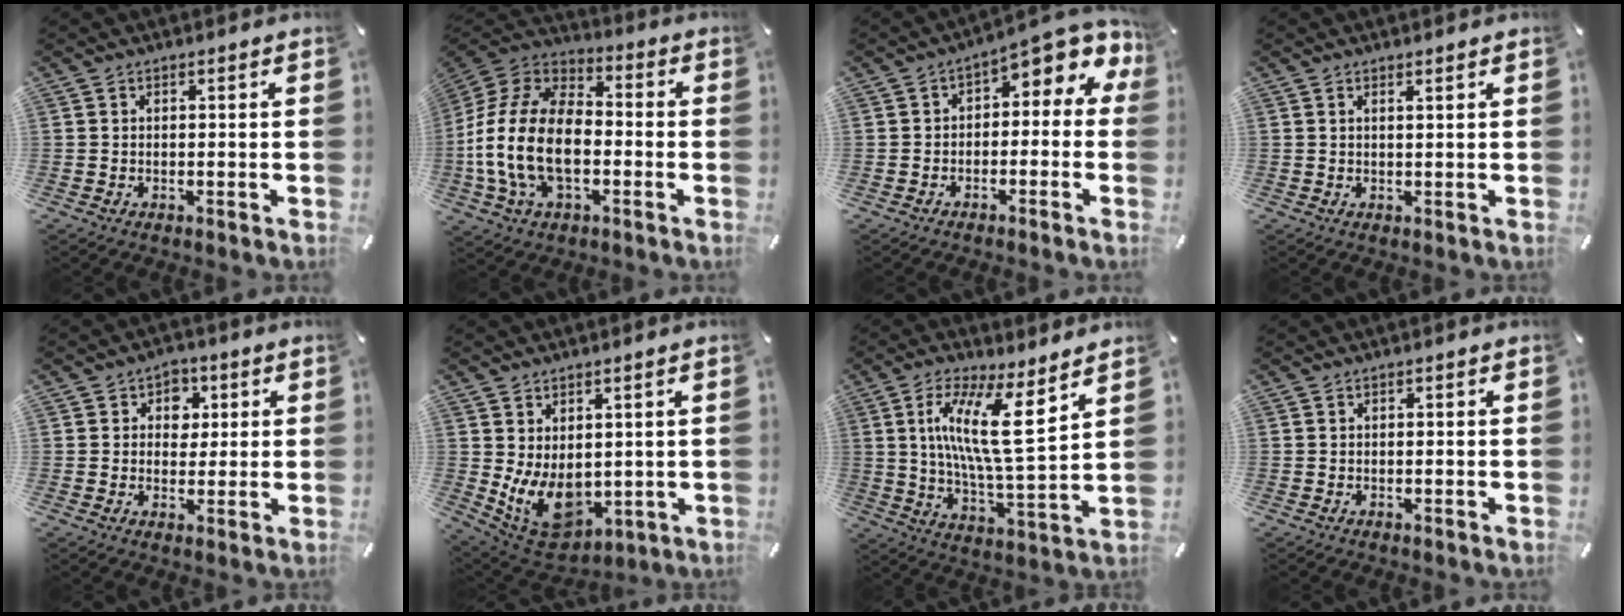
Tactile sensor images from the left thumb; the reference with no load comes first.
{"total": 18.3, "force": [-5.0, 11.6, 13.2], "torque": [-0.278, 0.034, -0.088]}
{"total": 5.2, "force": [1.8, 2.9, 3.9], "torque": [-0.058, -0.019, 0.025]}
{"total": 1.1, "force": [1.0, -0.1, 0.6], "torque": [-0.011, -0.002, 0.018]}
{"total": 5.5, "force": [1.2, 5.0, 2.0], "torque": [-0.013, -0.001, 0.013]}
{"total": 10.5, "force": [0.3, 8.0, 6.8], "torque": [-0.119, -0.024, 0.013]}
{"total": 15.6, "force": [6.2, 3.7, 13.8], "torque": [-0.245, -0.022, 0.098]}
{"total": 0.0}